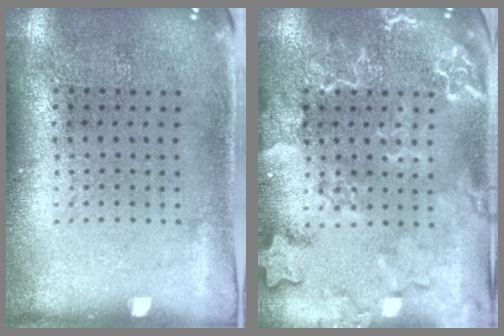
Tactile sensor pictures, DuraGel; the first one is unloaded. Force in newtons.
{"total": 2.4, "press": 2.4, "slide": 0.3}